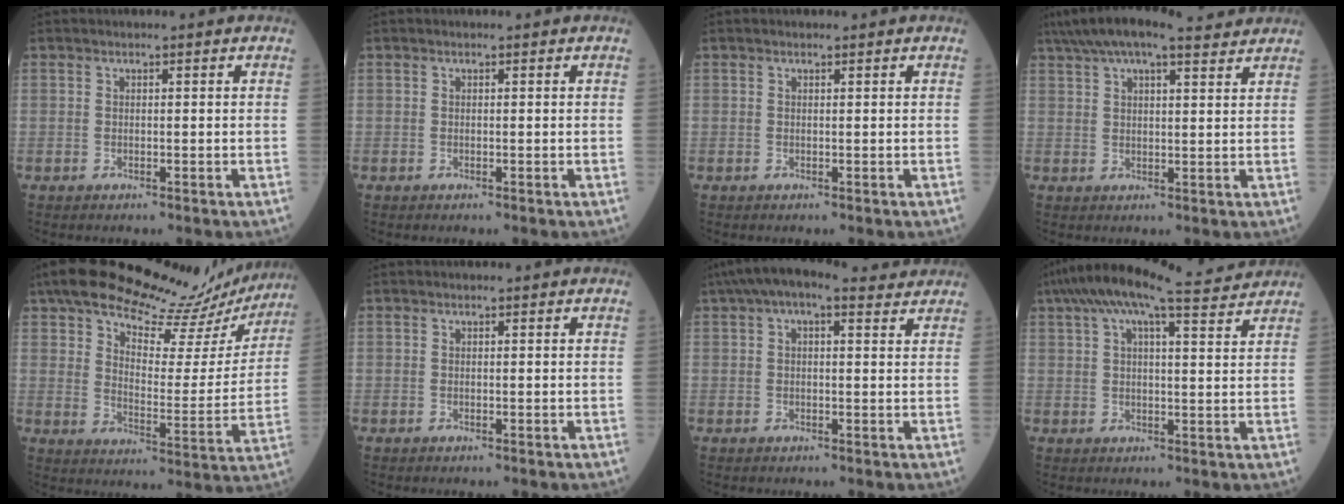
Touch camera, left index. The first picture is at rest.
{"total": 0.0}
{"total": 0.0}
{"total": 13.0, "force": [10.9, 2.6, 6.6], "torque": [-0.127, 0.049, 0.165]}
{"total": 22.8, "force": [20.2, 6.2, 8.8], "torque": [-0.128, -0.024, 0.260]}
{"total": 0.0}
{"total": 8.9, "force": [6.5, 3.0, 5.3], "torque": [-0.096, 0.052, 0.096]}
{"total": 13.0, "force": [11.1, 0.8, 6.8], "torque": [-0.127, 0.042, 0.159]}